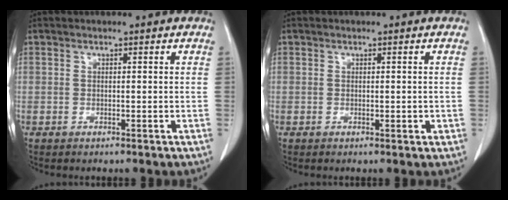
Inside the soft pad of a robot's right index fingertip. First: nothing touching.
{"total": 1.1, "force": [-0.1, 0.6, 0.9], "torque": [-0.008, 0.000, 0.002]}